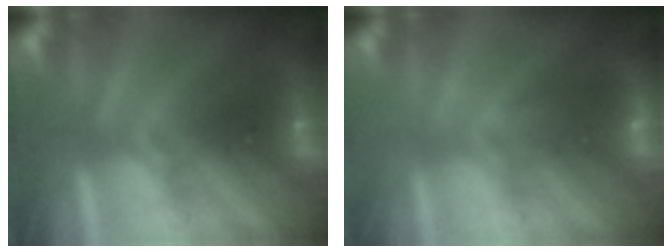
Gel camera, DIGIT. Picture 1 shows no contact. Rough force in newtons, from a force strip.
{"total": 4.6}